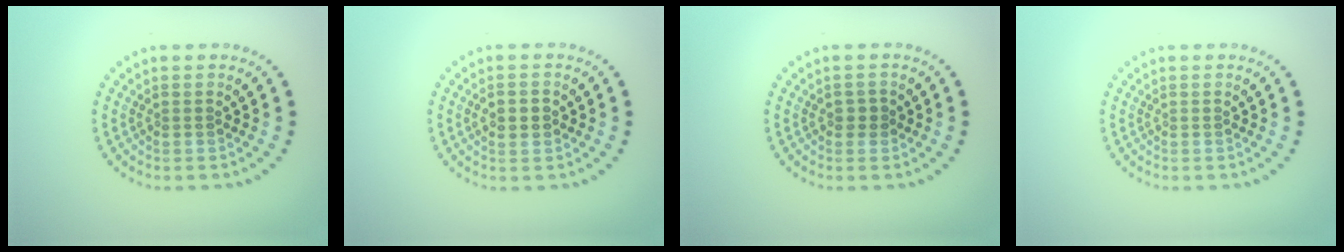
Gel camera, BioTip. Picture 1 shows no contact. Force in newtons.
{"total": 2.4, "press": 2.4, "slide": 0.2}
{"total": 1.1, "press": 1.1, "slide": 0.2}
{"total": 0.0}